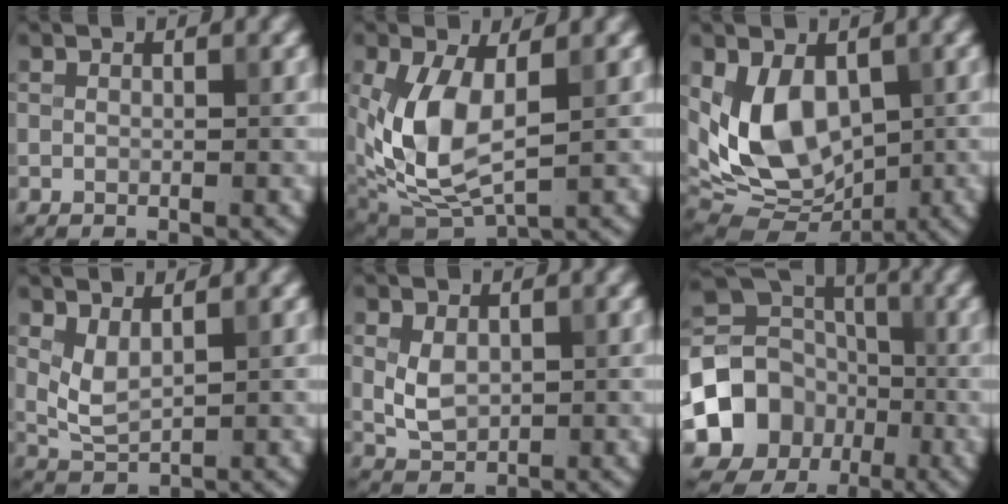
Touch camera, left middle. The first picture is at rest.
{"total": 7.6, "force": [0.3, 4.1, 6.3], "torque": [-0.150, -0.007, 0.010]}
{"total": 8.7, "force": [0.8, 5.7, 6.5], "torque": [-0.127, -0.012, 0.020]}
{"total": 2.3, "force": [1.1, 0.9, 1.7], "torque": [-0.042, -0.005, 0.028]}
{"total": 2.7, "force": [0.3, 1.9, 1.9], "torque": [-0.042, -0.003, 0.011]}
{"total": 9.7, "force": [-2.8, 8.4, 4.1], "torque": [-0.079, -0.007, -0.056]}